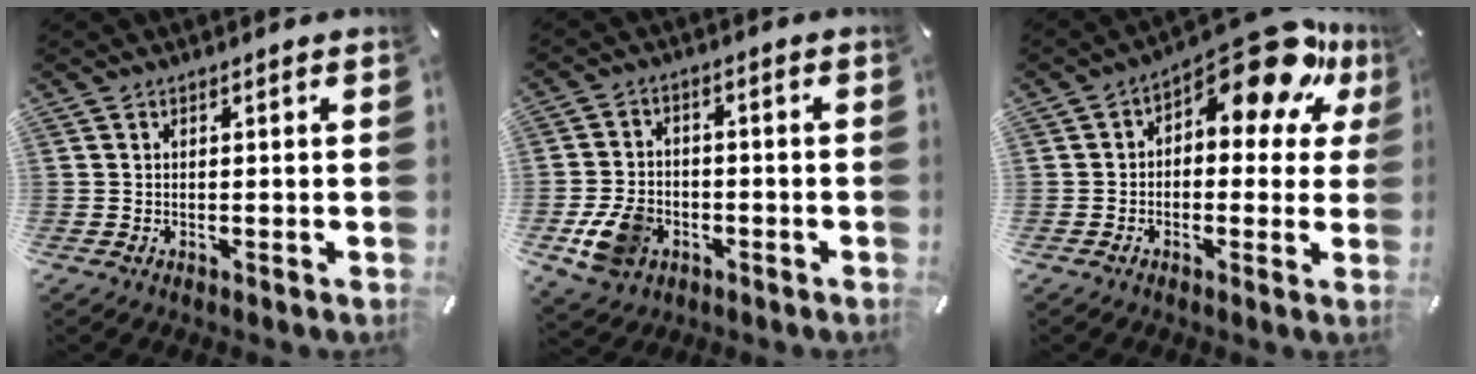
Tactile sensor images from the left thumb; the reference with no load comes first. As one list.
[{"total": 9.5, "force": [-3.3, 7.3, 5.2], "torque": [-0.111, 0.012, -0.058]}, {"total": 17.6, "force": [10.1, 7.7, 12.2], "torque": [-0.170, -0.074, 0.171]}]